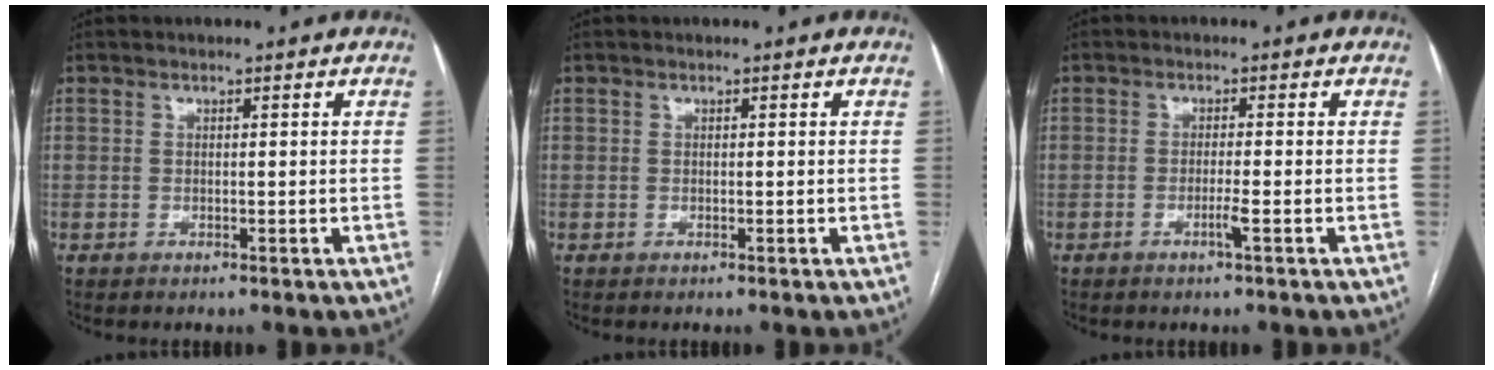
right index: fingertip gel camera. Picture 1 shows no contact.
{"total": 0.0}
{"total": 1.9, "force": [-0.8, -0.3, 1.7], "torque": [-0.033, -0.003, -0.016]}